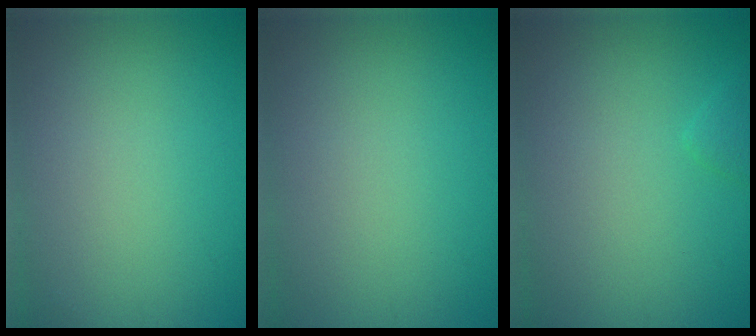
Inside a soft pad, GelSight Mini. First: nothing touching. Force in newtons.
{"total": 0.0}
{"total": 0.9, "press": 0.9, "slide": 0.1}